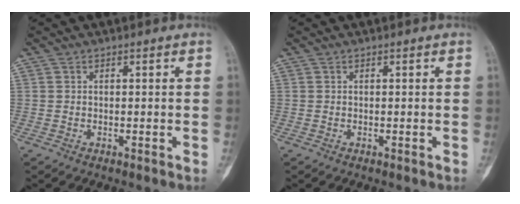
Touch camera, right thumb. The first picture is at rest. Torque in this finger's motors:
{"motor_torque": [0.02, -0.02, 0.04, 0.04, 0.02]}